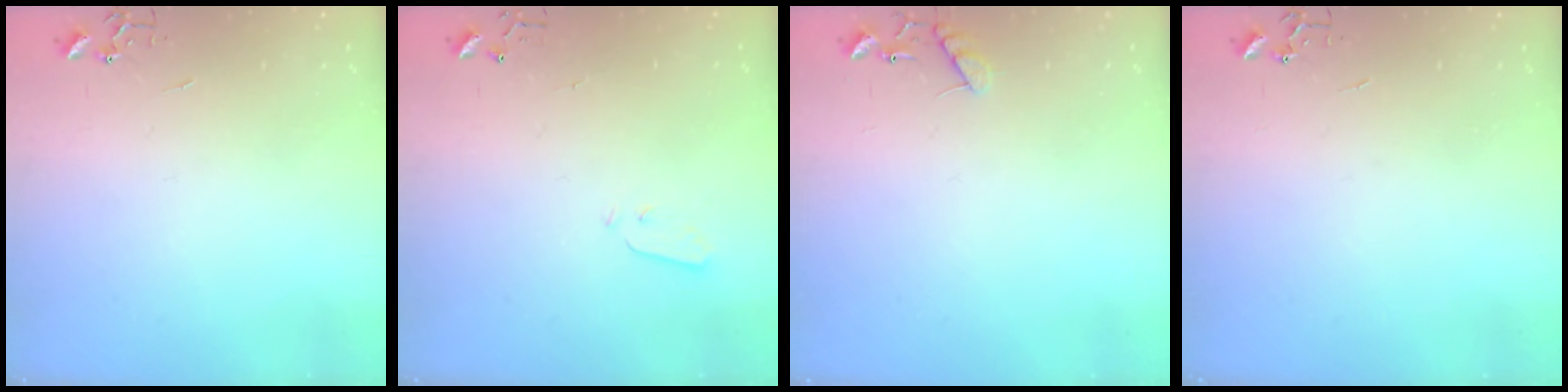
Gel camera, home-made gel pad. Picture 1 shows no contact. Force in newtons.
{"total": 3.0, "press": 3.0, "slide": 0.3}
{"total": 8.8, "press": 8.8, "slide": 0.4}
{"total": 0.0}